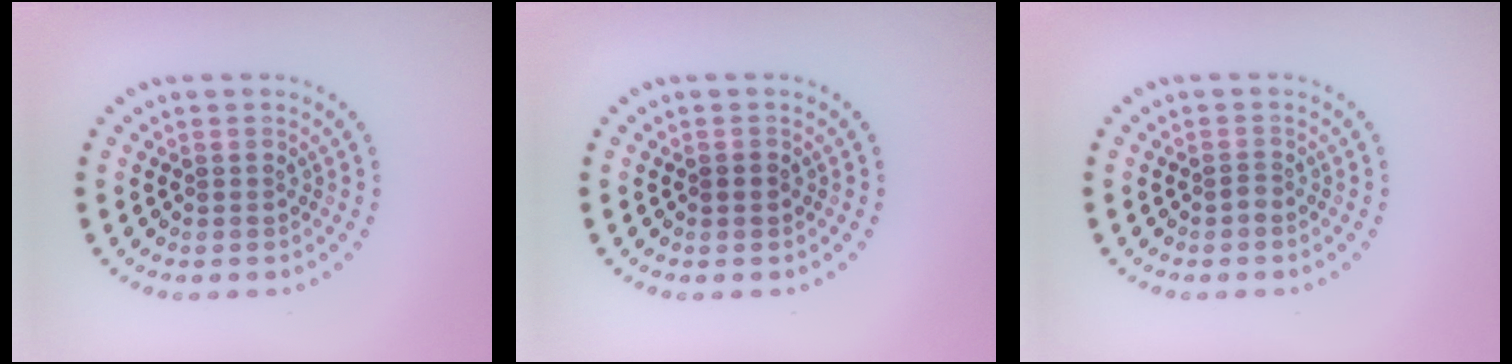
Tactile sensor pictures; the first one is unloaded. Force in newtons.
{"total": 1.0, "press": 1.0, "slide": 0.0}
{"total": 0.7, "press": 0.5, "slide": 0.6}